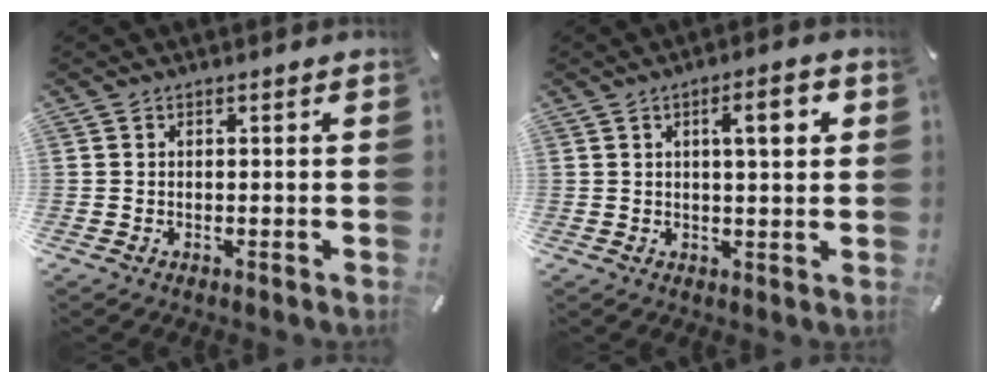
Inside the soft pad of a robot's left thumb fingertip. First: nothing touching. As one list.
[{"total": 7.2, "force": [2.3, 1.8, 6.6], "torque": [-0.102, -0.006, 0.028]}]